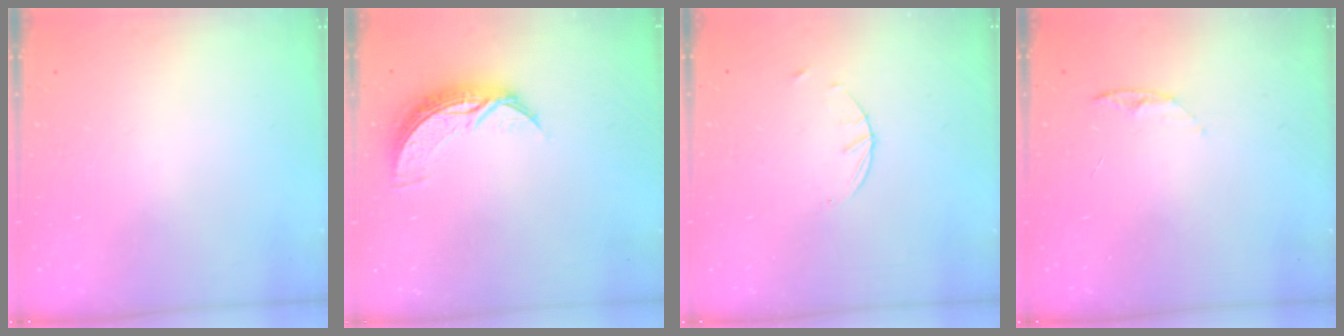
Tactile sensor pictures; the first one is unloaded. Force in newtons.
{"total": 8.3, "press": 8.2, "slide": 0.3}
{"total": 1.7, "press": 1.7, "slide": 0.3}
{"total": 4.9, "press": 4.9, "slide": 0.6}